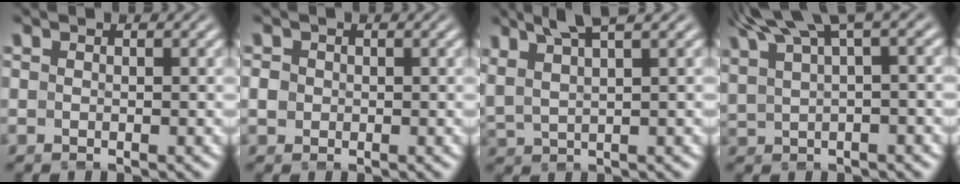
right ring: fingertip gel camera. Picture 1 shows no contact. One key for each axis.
{"total": 1.3, "fx": 0.1, "fy": 1.2, "fz": 0.4, "tx": -0.013, "ty": -0.005, "tz": 0.004}
{"total": 6.0, "fx": 4.0, "fy": 2.7, "fz": 3.5, "tx": -0.075, "ty": 0.023, "tz": 0.059}
{"total": 5.0, "fx": 3.4, "fy": 1.2, "fz": 3.5, "tx": -0.045, "ty": 0.023, "tz": 0.056}